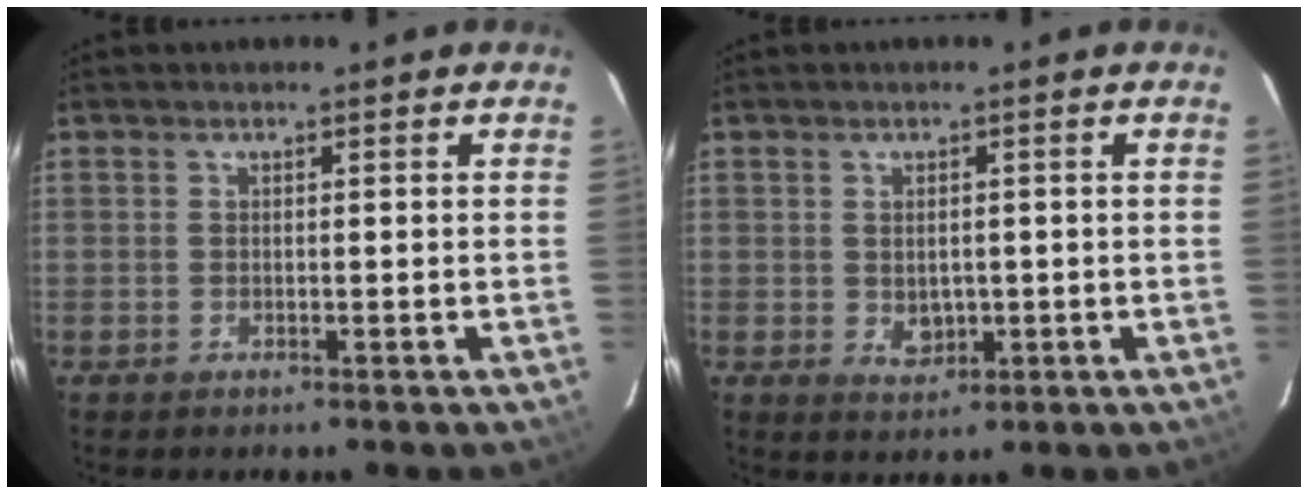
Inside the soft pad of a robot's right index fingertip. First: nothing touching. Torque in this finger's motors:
{"motor_torque": [0.48, 0.14, 0.18, 0.04]}